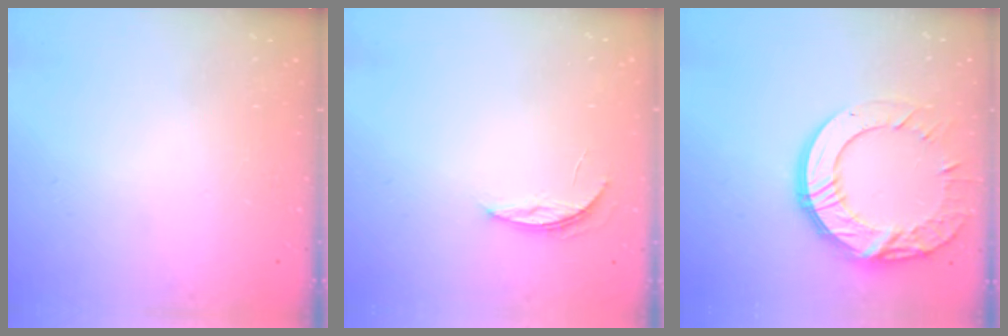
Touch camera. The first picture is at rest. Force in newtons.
{"total": 3.9, "press": 3.9, "slide": 0.4}
{"total": 17.0, "press": 17.0, "slide": 1.2}